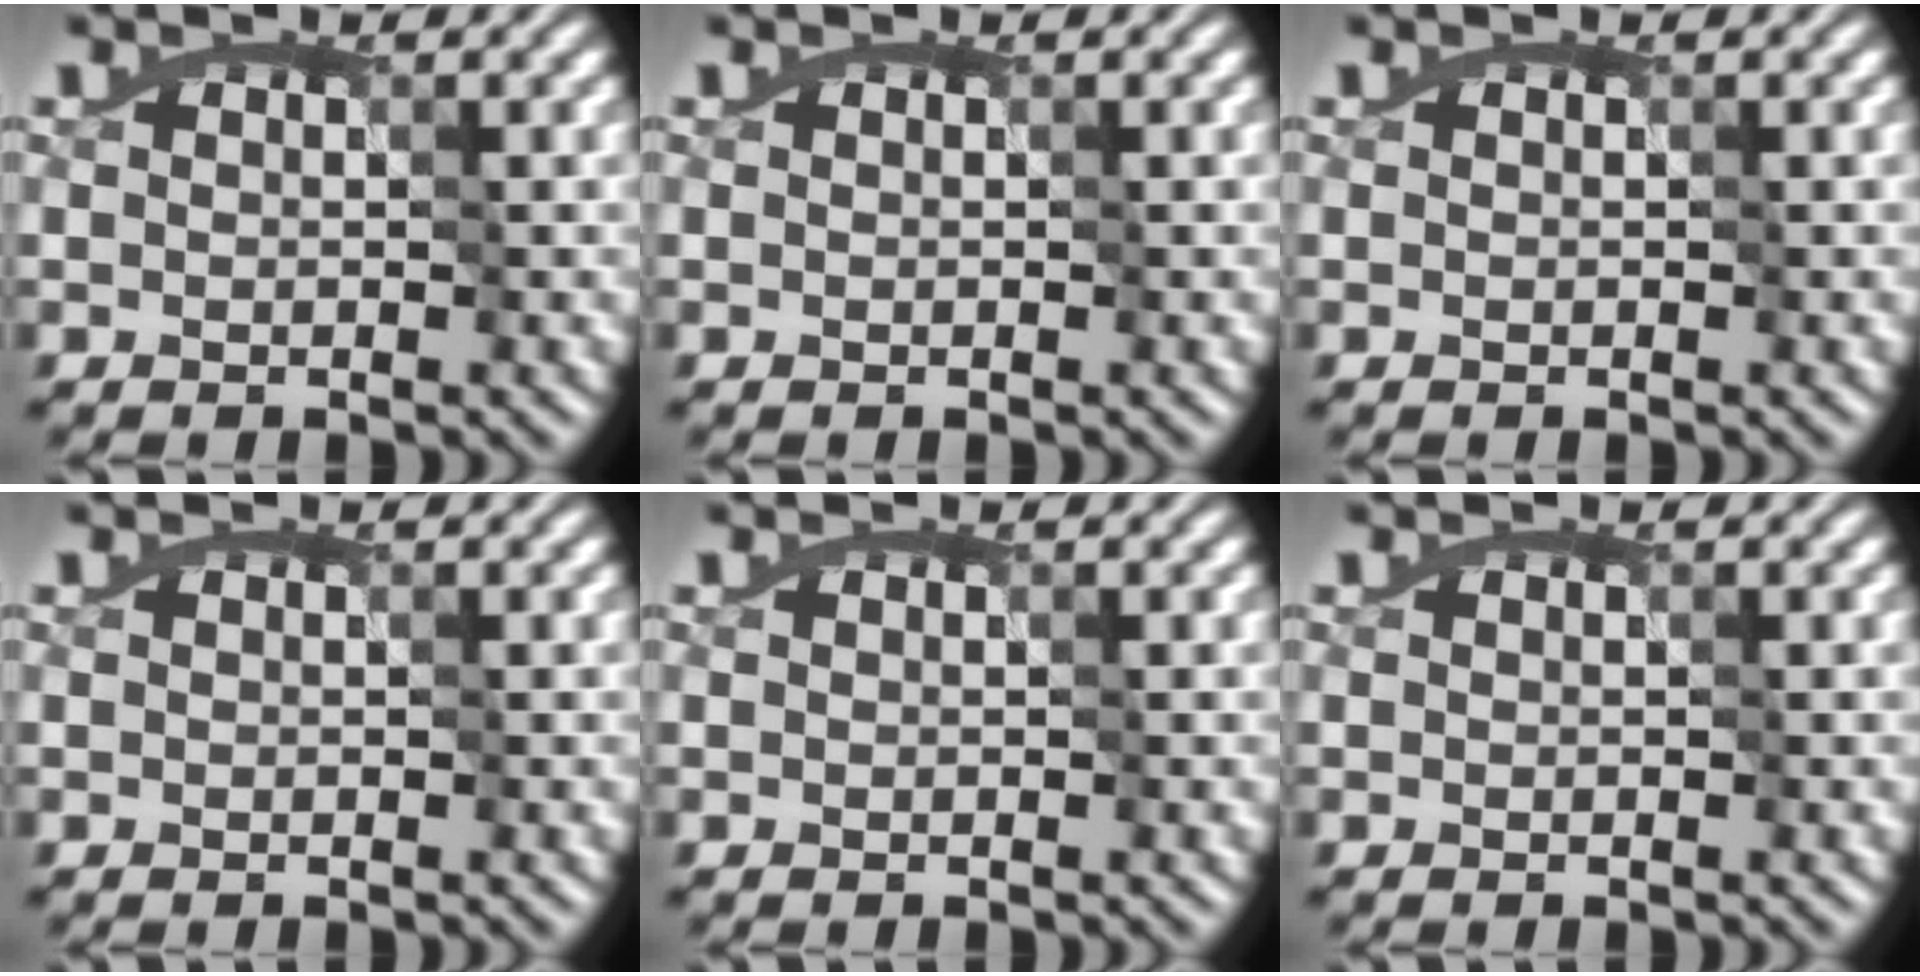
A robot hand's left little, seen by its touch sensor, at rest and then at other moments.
{"total": 0.0}
{"total": 0.0}
{"total": 0.0}
{"total": 0.0}
{"total": 0.0}